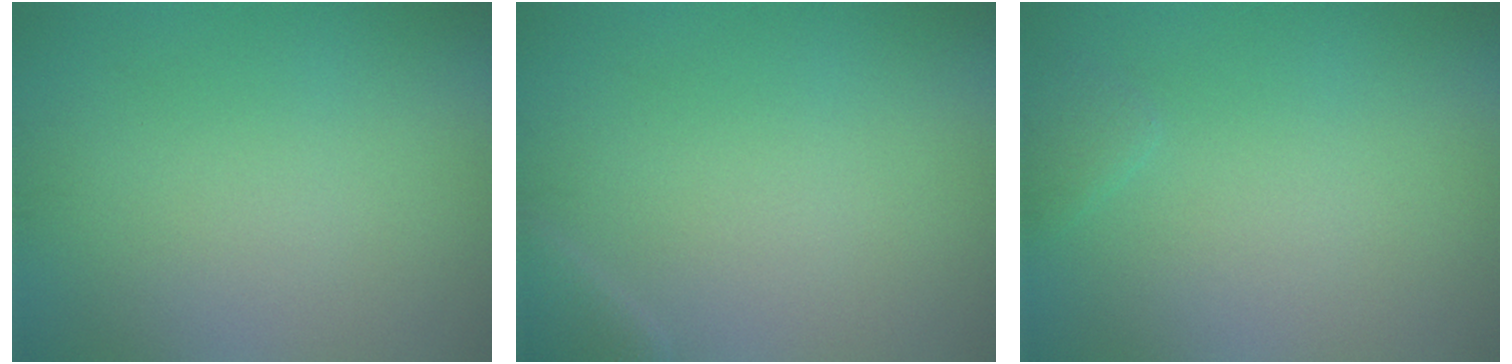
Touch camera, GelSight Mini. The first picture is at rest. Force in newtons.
{"total": 1.9, "press": 1.9, "slide": 0.2}
{"total": 0.6, "press": 0.6, "slide": 0.1}